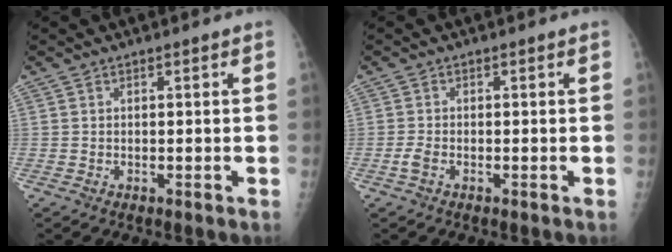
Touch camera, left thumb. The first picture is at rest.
{"total": 1.7, "force": [-0.8, 0.9, 1.3], "torque": [-0.033, -0.001, -0.018]}